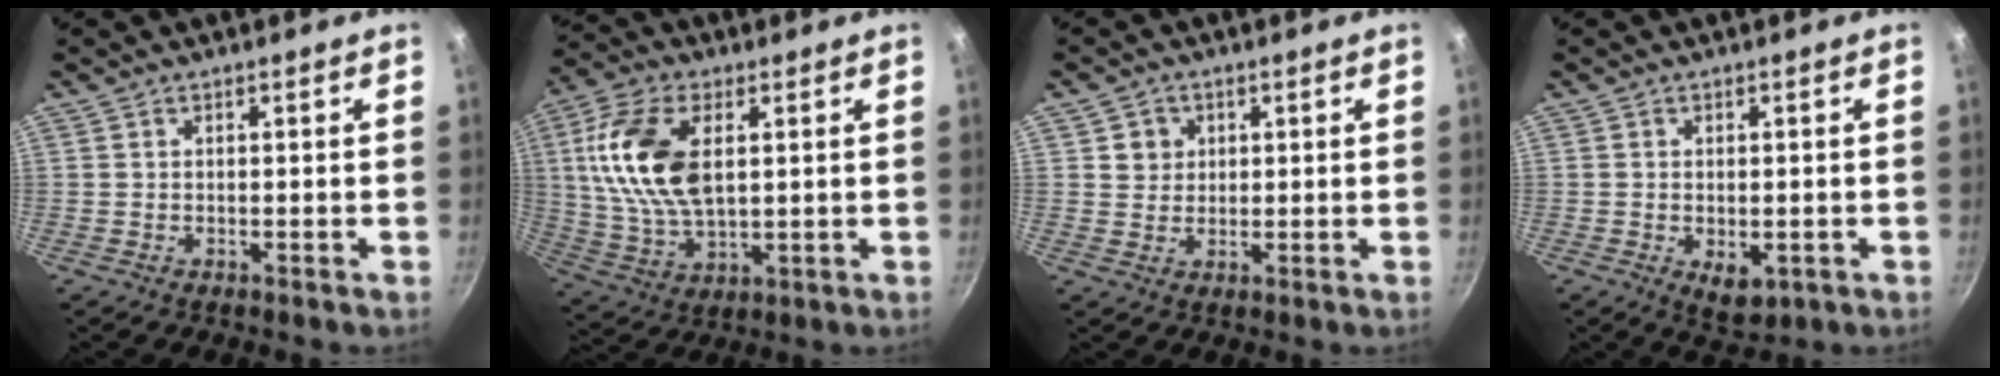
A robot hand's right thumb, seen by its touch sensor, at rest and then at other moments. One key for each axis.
{"total": 16.6, "fx": 3.5, "fy": 9.2, "fz": 13.3, "tx": -0.251, "ty": -0.003, "tz": 0.068}
{"total": 3.7, "fx": 1.1, "fy": 3.4, "fz": 0.8, "tx": 0.011, "ty": 0.005, "tz": 0.016}
{"total": 4.7, "fx": -1.1, "fy": 2.8, "fz": 3.7, "tx": -0.046, "ty": -0.009, "tz": -0.008}